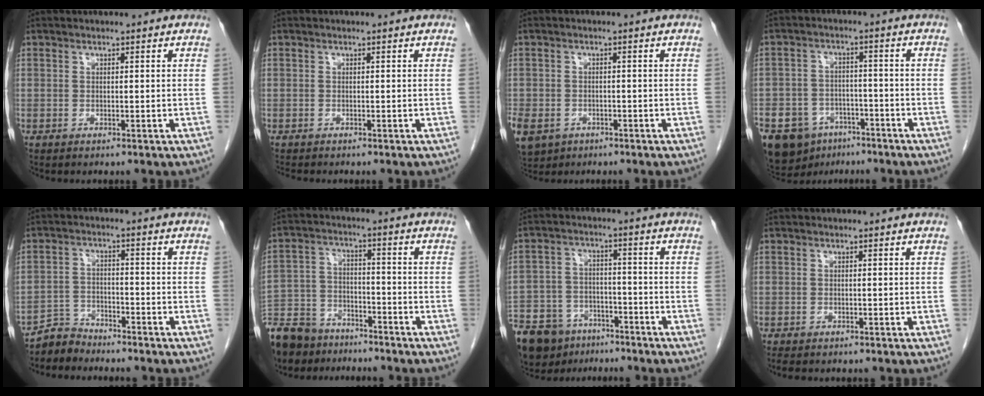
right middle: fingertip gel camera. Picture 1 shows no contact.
{"total": 0.8, "force": [-0.8, -0.1, 0.2], "torque": [-0.012, -0.006, -0.014]}
{"total": 17.2, "force": [-7.5, 13.8, 7.0], "torque": [-0.240, -0.020, -0.103]}
{"total": 13.4, "force": [-8.3, 9.1, 5.2], "torque": [-0.123, 0.007, -0.125]}
{"total": 4.1, "force": [-3.9, 0.9, -0.7], "torque": [0.012, -0.005, -0.076]}
{"total": 14.2, "force": [-11.7, 6.4, 4.7], "torque": [-0.106, 0.005, -0.202]}
{"total": 16.8, "force": [-12.6, 9.1, 6.3], "torque": [-0.159, -0.004, -0.199]}
{"total": 1.9, "force": [-1.6, 0.7, 0.8], "torque": [-0.022, -0.008, -0.021]}